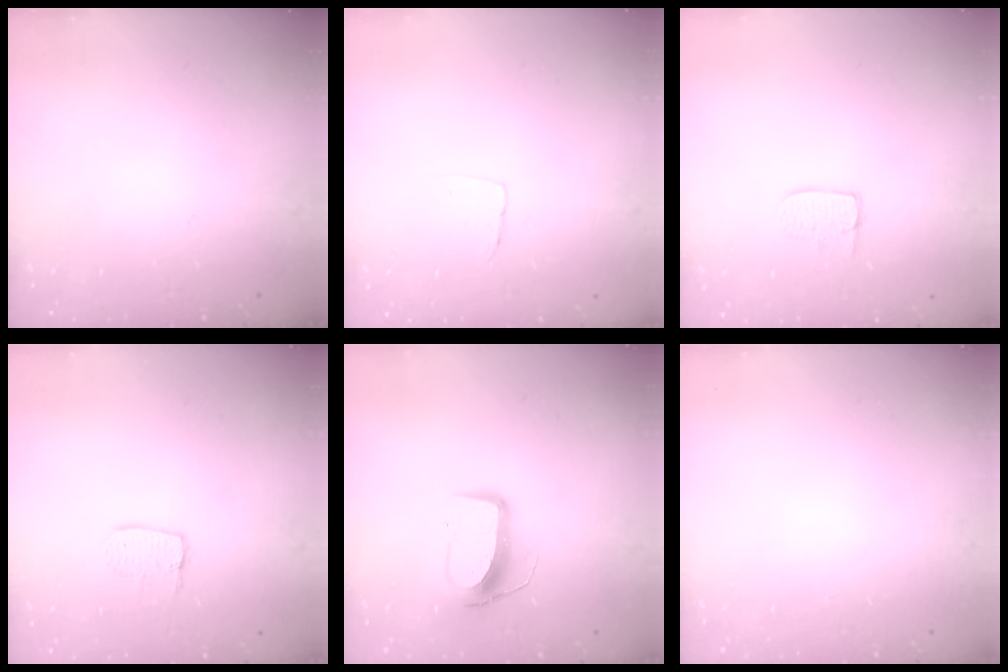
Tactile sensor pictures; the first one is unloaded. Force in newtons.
{"total": 3.7, "press": 3.7, "slide": 0.2}
{"total": 6.7, "press": 6.7, "slide": 0.4}
{"total": 7.0, "press": 7.0, "slide": 0.3}
{"total": 10.1, "press": 10.1, "slide": 0.6}
{"total": 0.0}